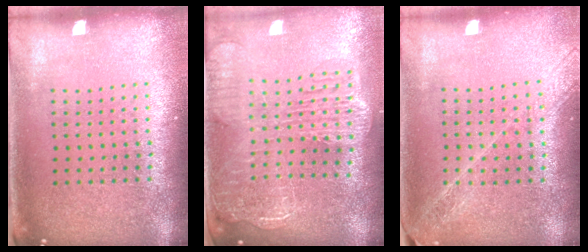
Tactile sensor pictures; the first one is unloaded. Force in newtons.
{"total": 2.8, "press": 2.3, "slide": 1.5}
{"total": 1.6, "press": 1.5, "slide": 0.6}